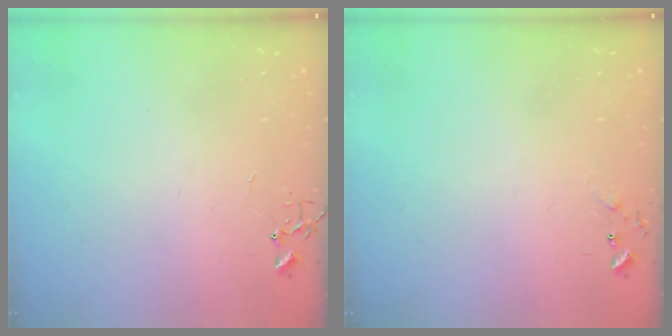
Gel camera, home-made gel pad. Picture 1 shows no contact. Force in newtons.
{"total": 5.1, "press": 5.0, "slide": 0.8}